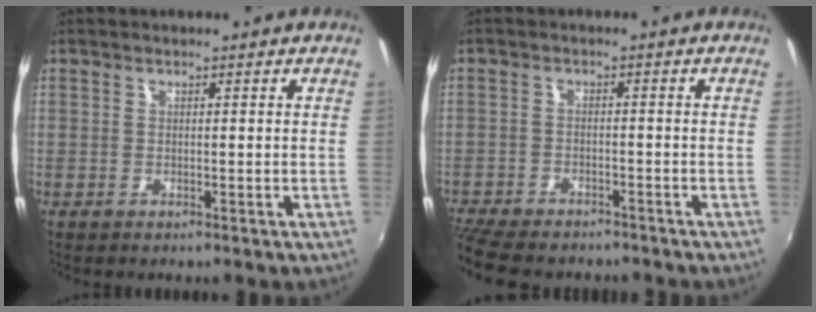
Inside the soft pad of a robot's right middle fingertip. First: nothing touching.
{"total": 11.6, "force": [-10.1, 3.7, 4.5], "torque": [-0.122, -0.029, -0.166]}